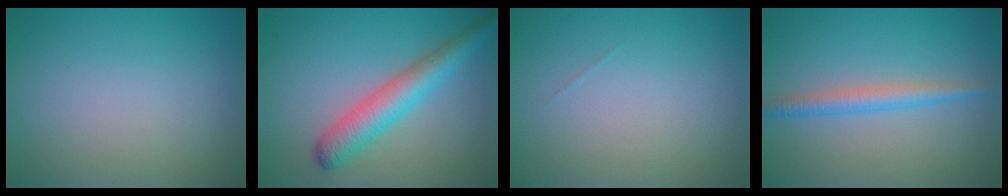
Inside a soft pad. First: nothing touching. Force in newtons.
{"total": 4.8, "press": 4.8, "slide": 0.2}
{"total": 0.0}
{"total": 2.5, "press": 2.5, "slide": 0.0}